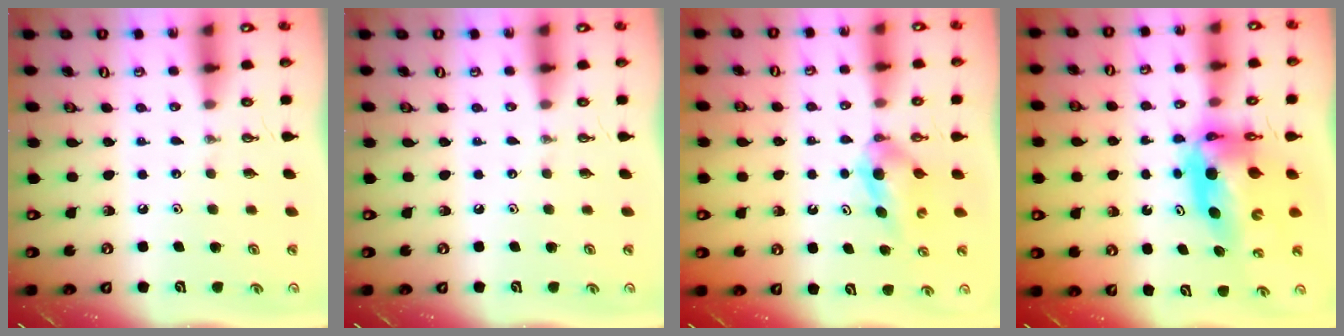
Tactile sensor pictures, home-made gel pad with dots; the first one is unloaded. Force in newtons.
{"total": 0.0}
{"total": 4.3, "press": 4.2, "slide": 0.8}
{"total": 8.8, "press": 8.8, "slide": 0.7}